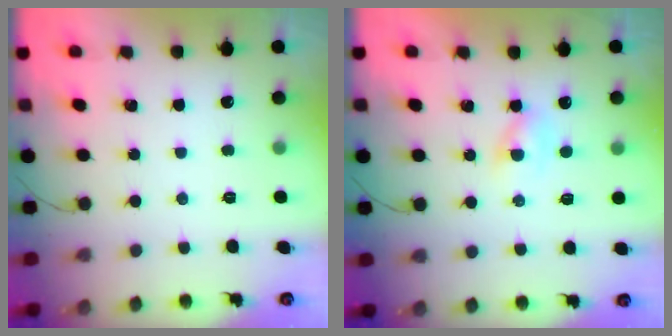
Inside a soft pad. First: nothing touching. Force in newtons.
{"total": 1.6, "press": 1.5, "slide": 0.7}